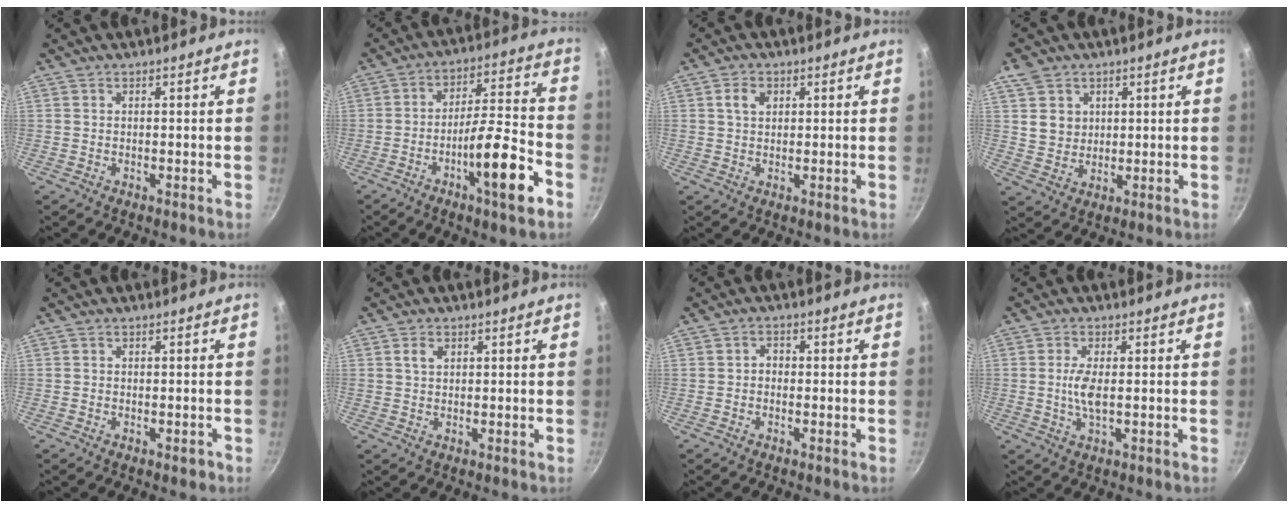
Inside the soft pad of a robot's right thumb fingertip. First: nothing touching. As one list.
[{"total": 14.1, "force": [-6.4, 2.7, 12.3], "torque": [-0.180, 0.046, -0.104]}, {"total": 3.4, "force": [1.1, 2.5, 2.0], "torque": [-0.025, 0.001, 0.018]}, {"total": 6.2, "force": [2.4, 5.2, 2.2], "torque": [-0.015, -0.008, 0.047]}, {"total": 1.3, "force": [-0.7, 0.8, 0.8], "torque": [-0.007, 0.009, -0.007]}, {"total": 2.2, "force": [0.8, 1.5, 1.4], "torque": [-0.018, 0.001, 0.015]}, {"total": 1.6, "force": [-0.4, 1.3, 0.9], "torque": [-0.009, 0.010, -0.009]}, {"total": 4.3, "force": [0.0, 1.5, 4.0], "torque": [-0.092, -0.002, -0.002]}]